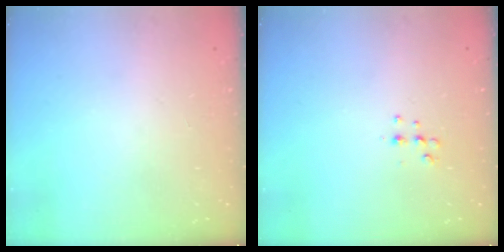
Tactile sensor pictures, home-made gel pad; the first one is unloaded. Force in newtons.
{"total": 5.3, "press": 5.2, "slide": 0.8}